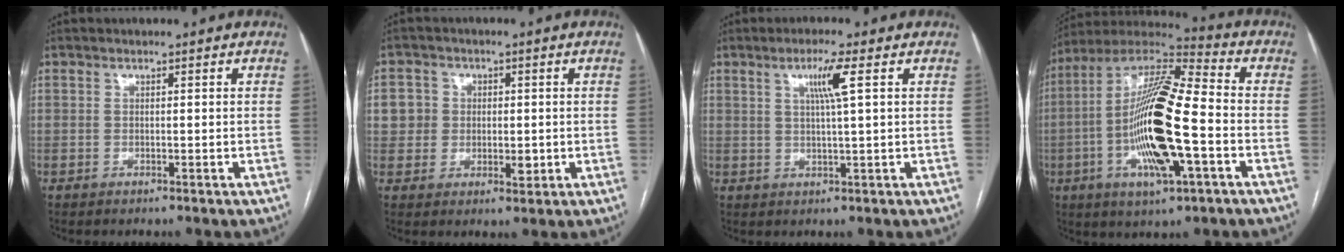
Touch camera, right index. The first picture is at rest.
{"total": 5.2, "force": [0.5, 4.9, 1.7], "torque": [-0.014, 0.008, 0.010]}
{"total": 4.8, "force": [2.0, 0.7, 4.3], "torque": [-0.078, 0.004, 0.035]}
{"total": 19.7, "force": [-3.9, 3.3, 19.1], "torque": [-0.378, -0.004, -0.070]}